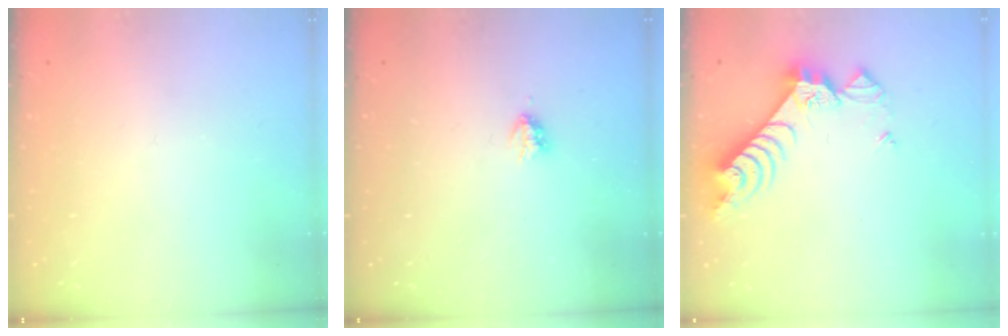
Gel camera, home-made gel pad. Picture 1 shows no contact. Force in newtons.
{"total": 2.9, "press": 2.9, "slide": 0.5}
{"total": 8.4, "press": 8.4, "slide": 1.0}